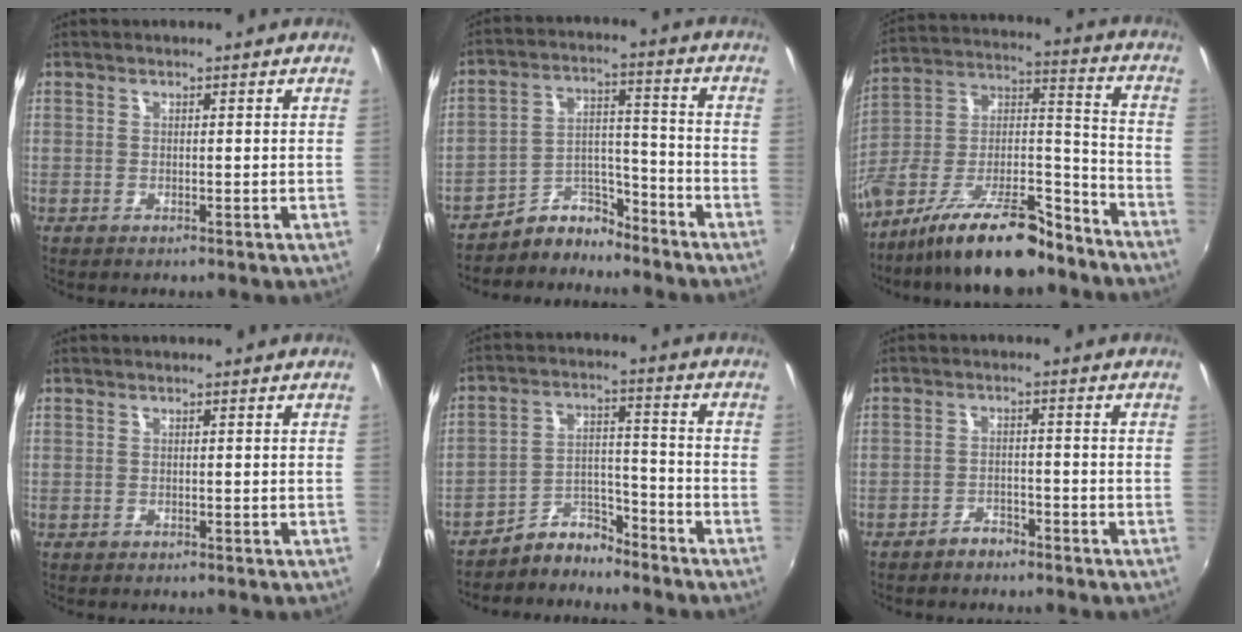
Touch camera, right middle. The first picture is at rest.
{"total": 7.4, "force": [-6.8, 2.8, 0.9], "torque": [-0.016, 0.033, -0.124]}
{"total": 20.7, "force": [-14.6, 6.6, 13.0], "torque": [-0.231, 0.000, -0.234]}
{"total": 0.0}
{"total": 6.5, "force": [-6.1, 2.1, 0.8], "torque": [-0.010, 0.027, -0.112]}
{"total": 3.0, "force": [-2.6, 1.3, 0.6], "torque": [-0.022, 0.005, -0.042]}